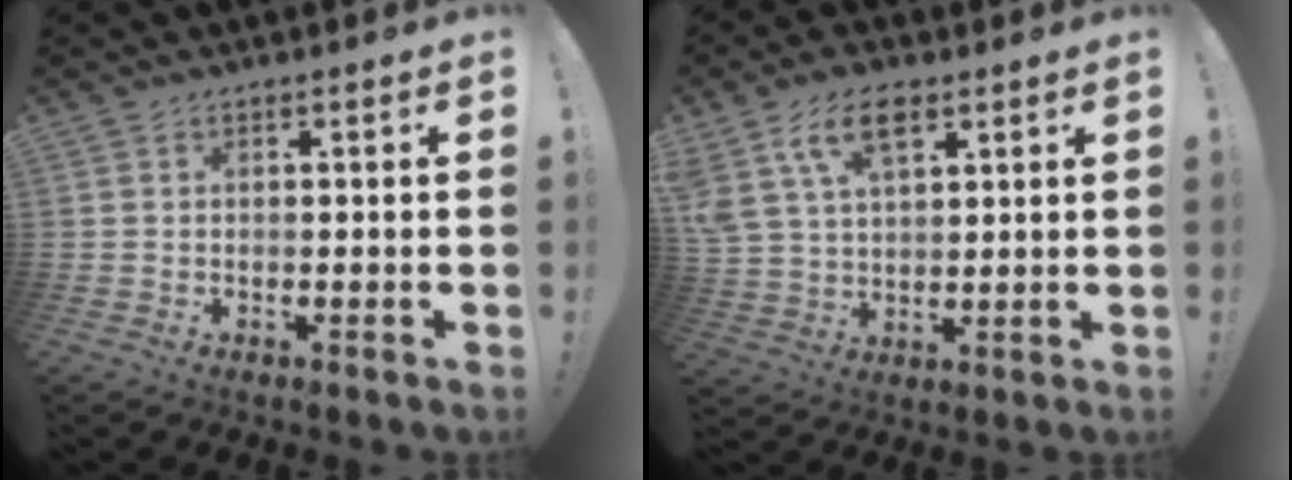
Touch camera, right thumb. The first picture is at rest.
{"total": 11.5, "force": [6.3, 6.3, 7.3], "torque": [-0.136, -0.008, 0.120]}